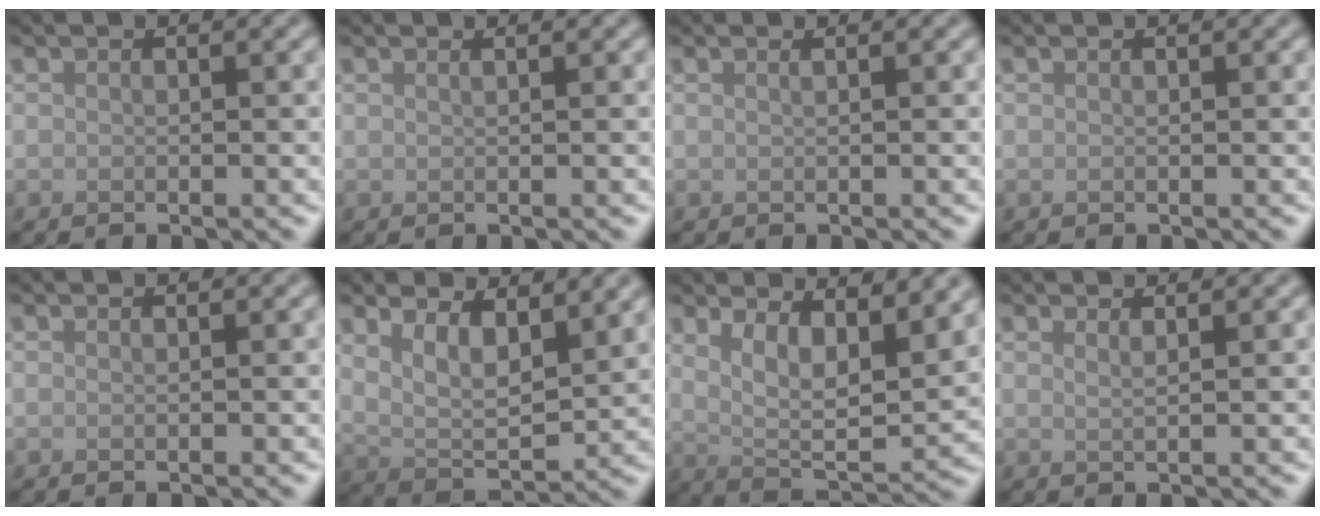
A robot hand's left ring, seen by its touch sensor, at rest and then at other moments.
{"total": 1.0, "force": [0.7, 0.5, 0.6], "torque": [-0.001, -0.003, -0.001]}
{"total": 0.8, "force": [0.5, 0.4, 0.5], "torque": [-0.002, -0.002, 0.001]}
{"total": 0.0}
{"total": 0.0}
{"total": 6.1, "force": [3.1, 2.7, 4.6], "torque": [-0.086, -0.009, 0.057]}
{"total": 8.6, "force": [4.1, 3.2, 6.9], "torque": [-0.112, -0.007, 0.072]}
{"total": 1.4, "force": [0.9, 0.6, 0.9], "torque": [-0.004, 0.000, 0.002]}